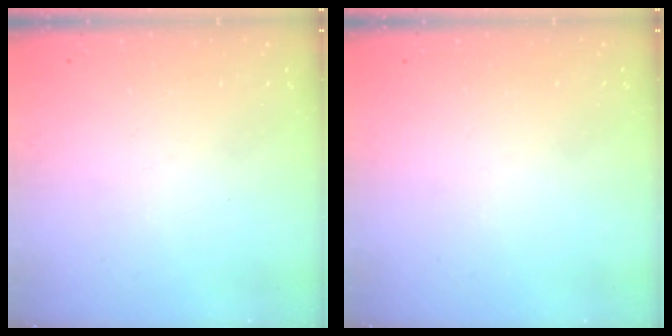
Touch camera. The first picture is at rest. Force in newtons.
{"total": 0.0}